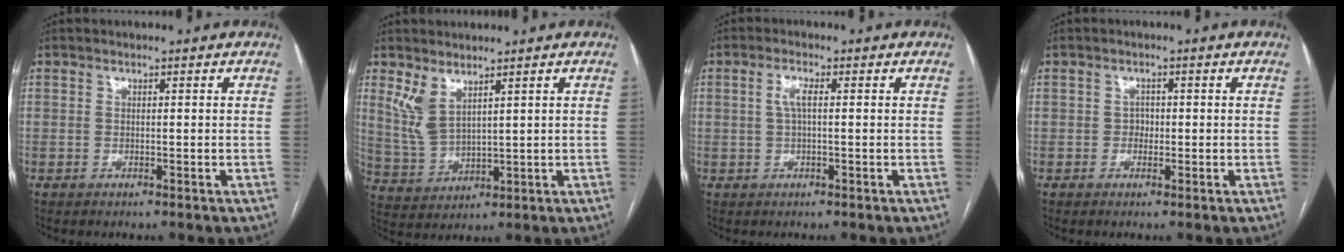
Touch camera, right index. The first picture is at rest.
{"total": 5.5, "force": [3.6, 1.9, 3.8], "torque": [-0.091, -0.004, 0.087]}
{"total": 2.5, "force": [0.3, 0.6, 2.4], "torque": [-0.051, 0.005, 0.008]}
{"total": 1.3, "force": [-0.3, 1.1, 0.6], "torque": [-0.005, 0.006, -0.005]}